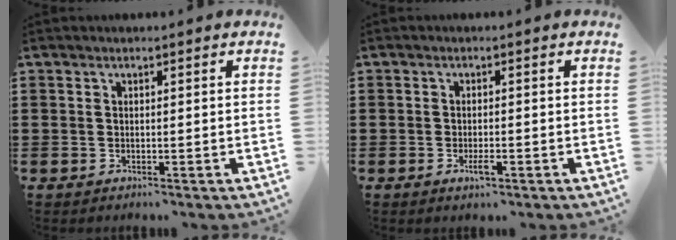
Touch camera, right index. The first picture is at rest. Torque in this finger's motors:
{"motor_torque": [0.06, 0.08, 0.03, 0.01]}